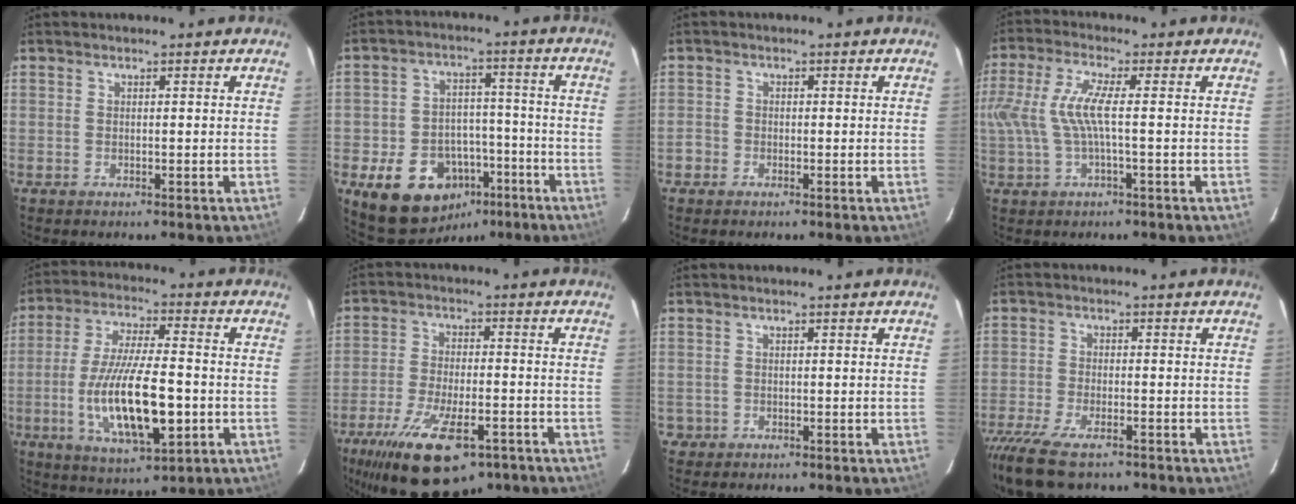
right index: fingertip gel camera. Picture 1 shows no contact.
{"total": 14.4, "force": [-7.2, 10.6, 6.5], "torque": [-0.146, 0.037, -0.082]}
{"total": 2.0, "force": [-1.1, 1.6, 0.2], "torque": [-0.009, 0.005, -0.021]}
{"total": 8.1, "force": [-0.4, 1.0, 8.0], "torque": [-0.171, 0.002, 0.000]}
{"total": 17.3, "force": [-4.0, 5.1, 16.0], "torque": [-0.315, -0.020, -0.062]}
{"total": 18.9, "force": [-11.6, 7.2, 13.0], "torque": [-0.260, -0.041, -0.184]}
{"total": 2.0, "force": [-0.5, 2.0, 0.1], "torque": [-0.003, 0.006, -0.003]}
{"total": 12.0, "force": [-9.3, 3.9, 6.5], "torque": [-0.161, -0.040, -0.171]}